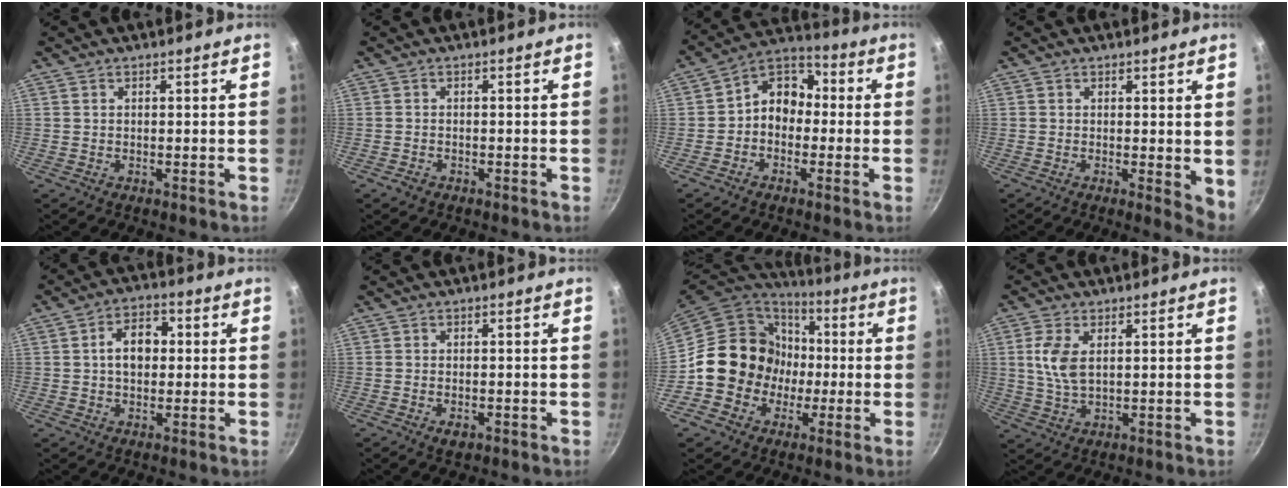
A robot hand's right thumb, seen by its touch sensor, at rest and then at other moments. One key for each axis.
{"total": 1.5, "fx": -1.0, "fy": 0.9, "fz": 0.6, "tx": -0.015, "ty": 0.012, "tz": -0.016}
{"total": 8.9, "fx": -1.1, "fy": 7.1, "fz": 5.3, "tx": -0.045, "ty": 0.040, "tz": -0.042}
{"total": 3.9, "fx": 0.3, "fy": 1.8, "fz": 3.5, "tx": -0.040, "ty": -0.009, "tz": 0.002}
{"total": 7.5, "fx": 0.6, "fy": 5.2, "fz": 5.3, "tx": -0.052, "ty": 0.020, "tz": 0.002}
{"total": 2.3, "fx": -1.1, "fy": 1.3, "fz": 1.6, "tx": -0.027, "ty": 0.005, "tz": -0.017}
{"total": 16.7, "fx": -1.4, "fy": 15.5, "fz": 6.0, "tx": -0.062, "ty": 0.042, "tz": -0.023}
{"total": 6.6, "fx": 1.4, "fy": 3.6, "fz": 5.4, "tx": -0.113, "ty": -0.003, "tz": 0.030}